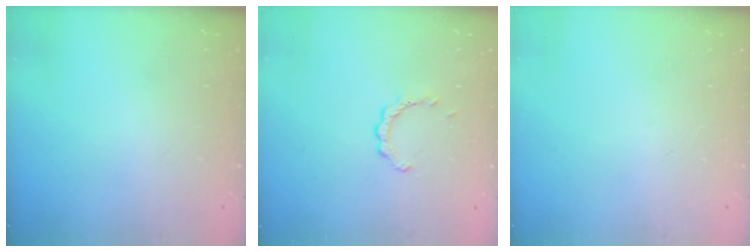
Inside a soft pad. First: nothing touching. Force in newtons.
{"total": 2.2, "press": 2.2, "slide": 0.2}
{"total": 0.0}